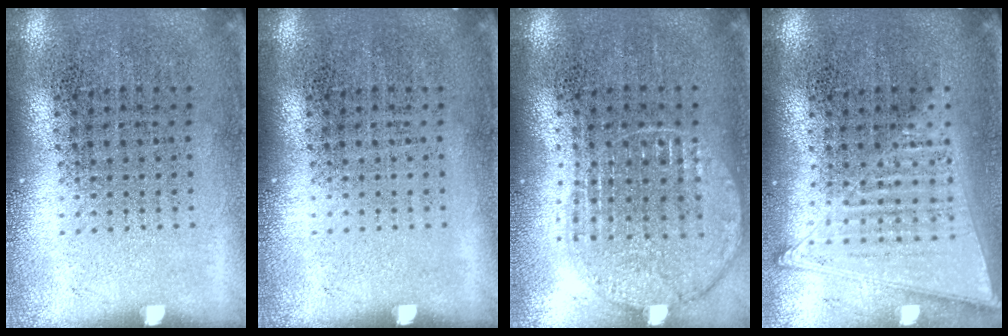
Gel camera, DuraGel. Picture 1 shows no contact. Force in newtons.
{"total": 0.0}
{"total": 1.1, "press": 1.1, "slide": 0.1}
{"total": 1.4, "press": 1.4, "slide": 0.1}